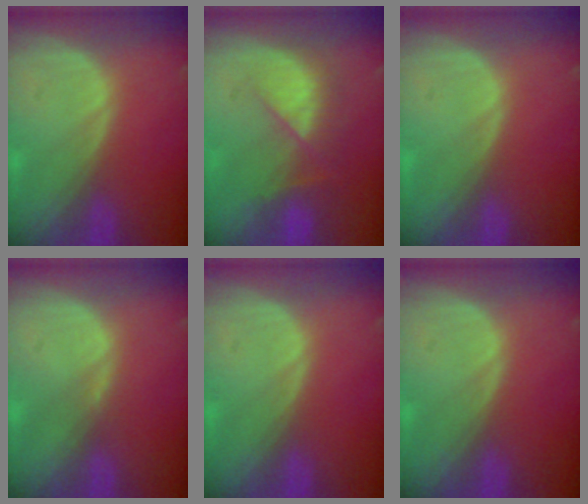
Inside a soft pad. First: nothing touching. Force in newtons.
{"total": 7.2, "press": 6.6, "slide": 2.9}
{"total": 0.0}
{"total": 0.7, "press": 0.7, "slide": 0.2}
{"total": 0.0}
{"total": 0.0}